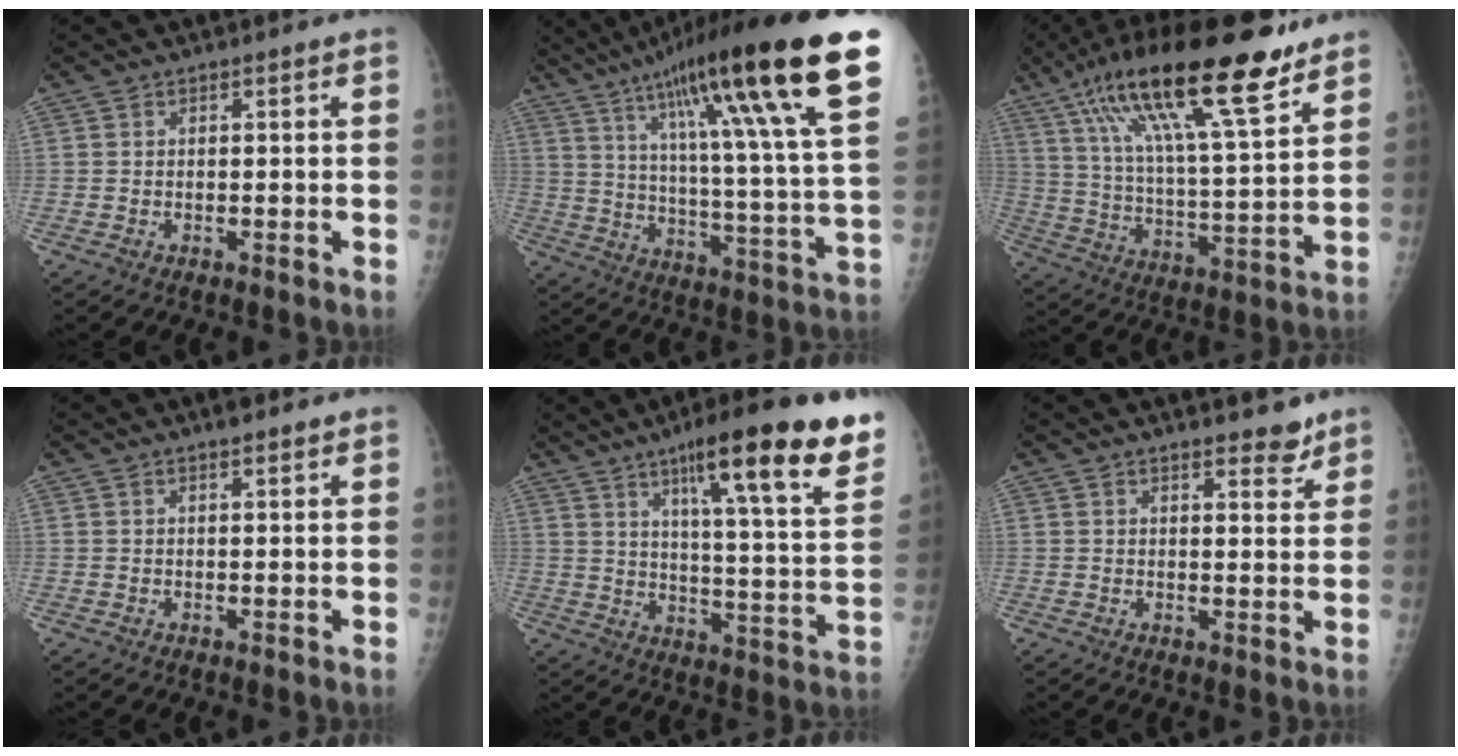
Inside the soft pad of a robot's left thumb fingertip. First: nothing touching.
{"total": 30.7, "force": [18.1, 3.1, 24.5], "torque": [-0.359, -0.053, 0.279]}
{"total": 23.8, "force": [14.9, 5.4, 17.8], "torque": [-0.294, -0.039, 0.254]}
{"total": 1.9, "force": [1.5, 0.5, 1.1], "torque": [-0.013, -0.007, 0.021]}
{"total": 22.8, "force": [13.8, 3.2, 17.9], "torque": [-0.235, -0.049, 0.200]}
{"total": 4.6, "force": [3.8, 1.3, 2.2], "torque": [-0.011, -0.025, 0.051]}